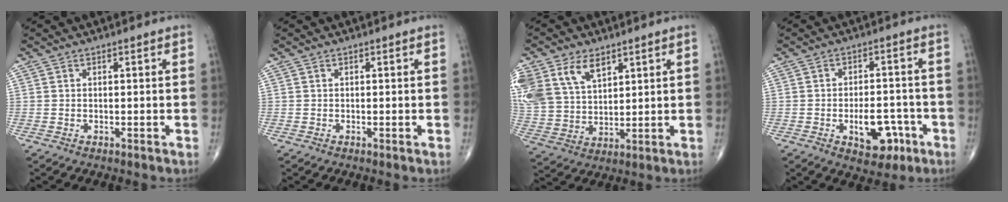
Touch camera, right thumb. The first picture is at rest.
{"total": 0.0}
{"total": 16.7, "force": [8.2, 11.0, 9.5], "torque": [-0.211, -0.002, 0.167]}
{"total": 8.5, "force": [-3.3, 4.9, 6.1], "torque": [-0.063, 0.025, -0.039]}